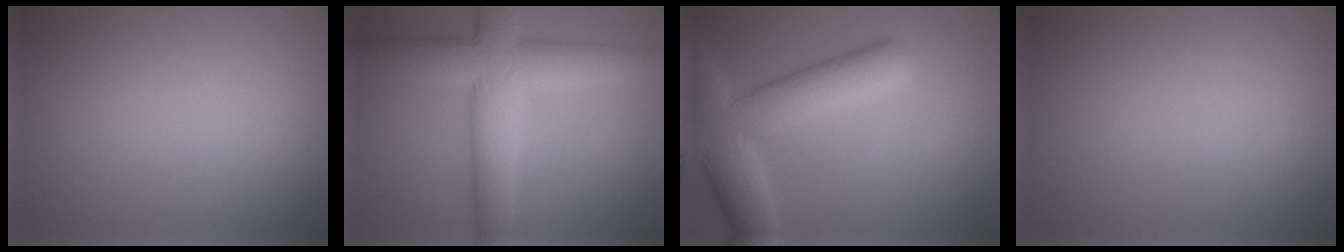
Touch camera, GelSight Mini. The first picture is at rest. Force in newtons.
{"total": 8.5, "press": 8.5, "slide": 0.4}
{"total": 8.5, "press": 8.5, "slide": 0.5}
{"total": 0.0}